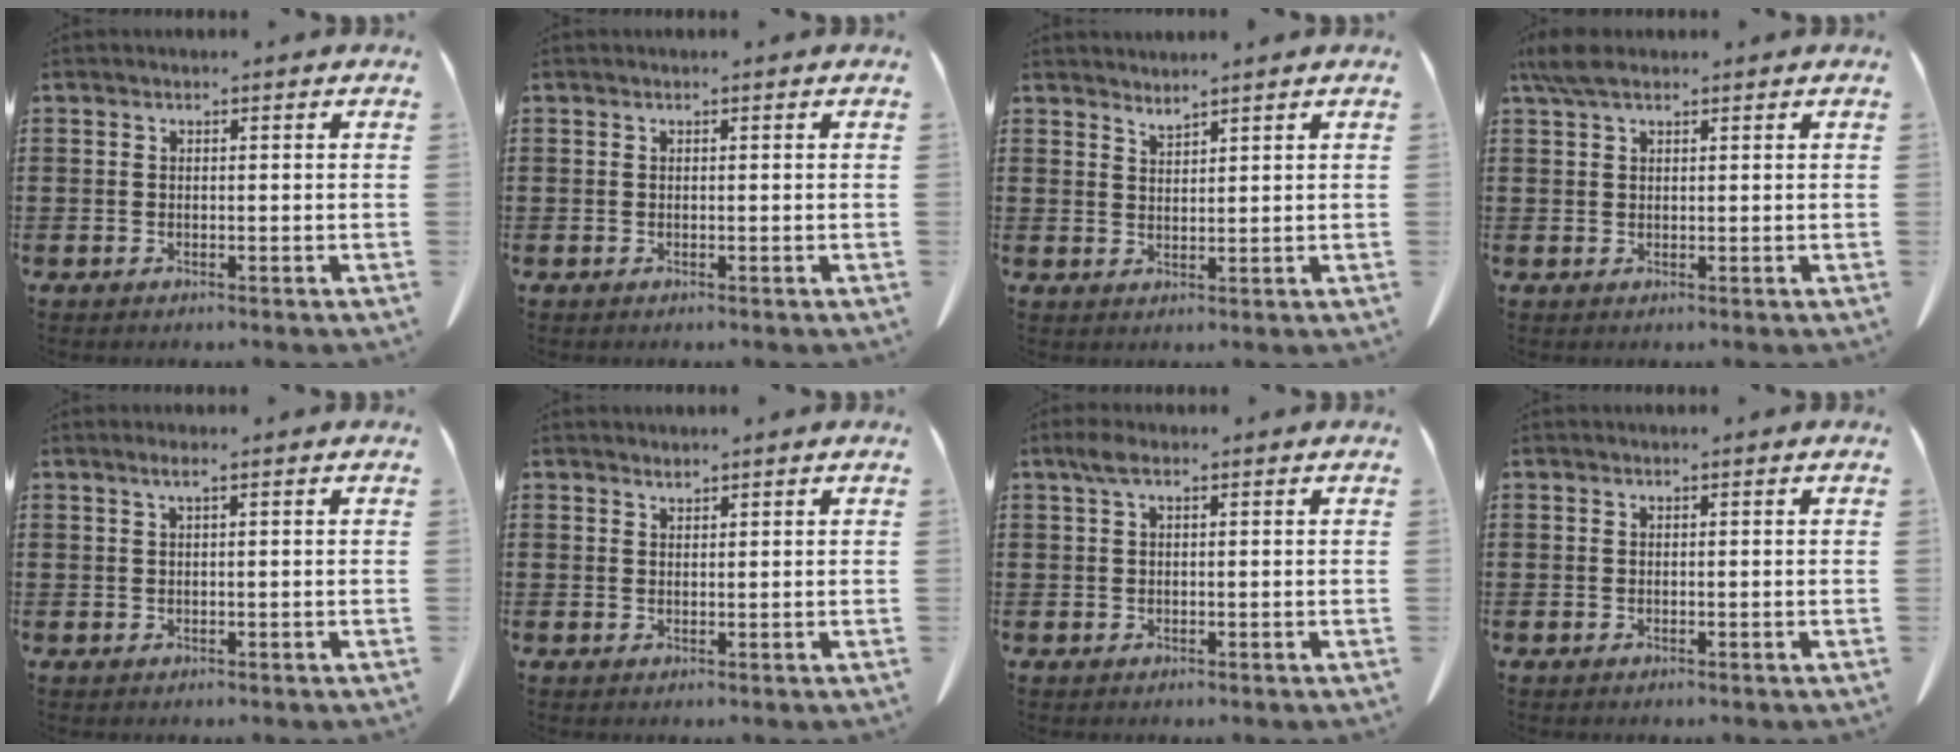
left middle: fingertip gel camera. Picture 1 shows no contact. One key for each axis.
{"total": 0.0}
{"total": 2.1, "fx": 2.1, "fy": -0.4, "fz": 0.0, "tx": -0.004, "ty": -0.007, "tz": 0.041}
{"total": 3.4, "fx": 2.3, "fy": 1.2, "fz": 2.2, "tx": -0.058, "ty": 0.002, "tz": 0.041}
{"total": 1.2, "fx": 0.5, "fy": -0.1, "fz": 1.1, "tx": -0.022, "ty": -0.002, "tz": 0.010}
{"total": 1.1, "fx": 1.1, "fy": 0.1, "fz": 0.1, "tx": -0.004, "ty": -0.003, "tz": 0.023}
{"total": 2.3, "fx": 0.8, "fy": 0.8, "fz": 2.0, "tx": -0.041, "ty": 0.006, "tz": 0.014}
{"total": 0.0}